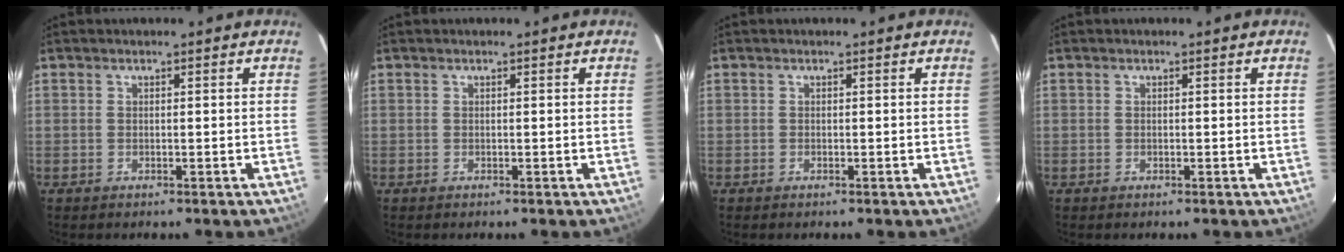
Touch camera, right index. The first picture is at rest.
{"total": 0.0}
{"total": 0.0}
{"total": 0.0}